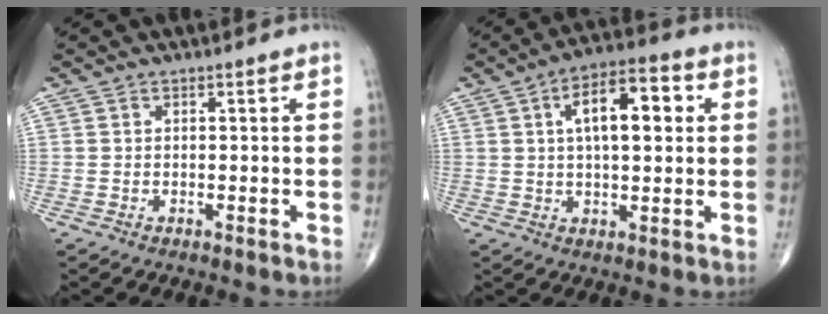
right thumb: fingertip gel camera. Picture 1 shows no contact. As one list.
[{"total": 12.1, "force": [2.9, 5.3, 10.5], "torque": [-0.149, 0.016, 0.040]}]